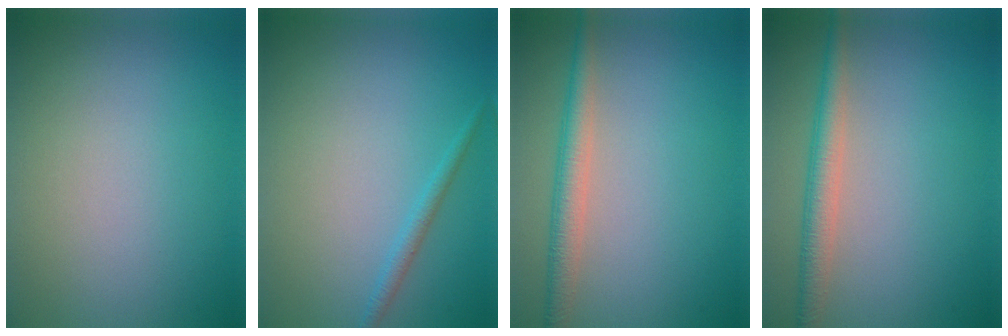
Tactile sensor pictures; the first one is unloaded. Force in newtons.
{"total": 1.2, "press": 1.1, "slide": 0.1}
{"total": 3.0, "press": 3.0, "slide": 0.1}
{"total": 3.0, "press": 3.0, "slide": 0.1}